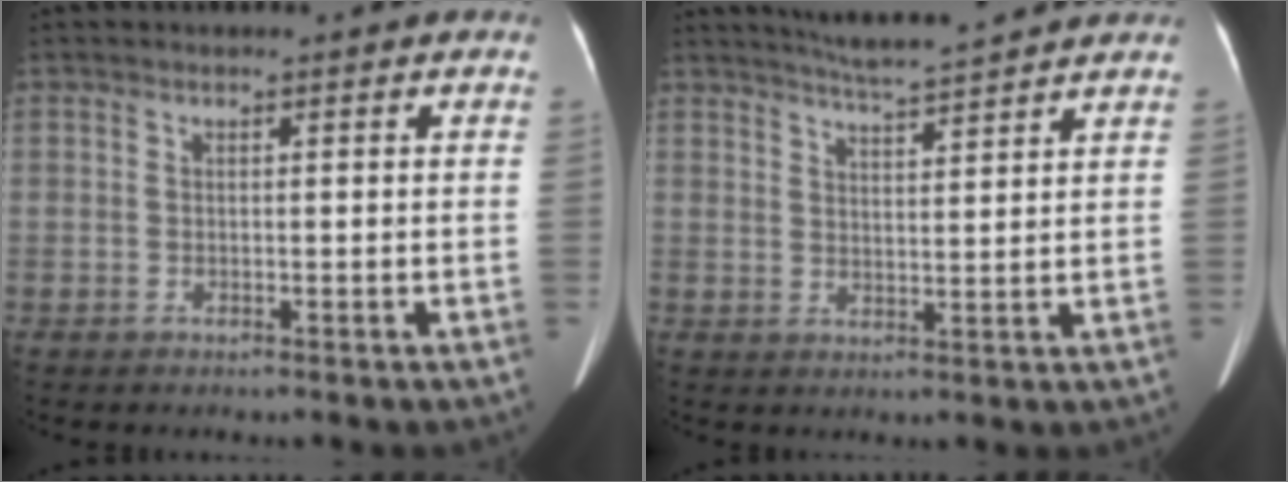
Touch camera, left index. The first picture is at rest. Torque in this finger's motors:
{"motor_torque": [0.37, -0.51, -0.03, 0.02]}